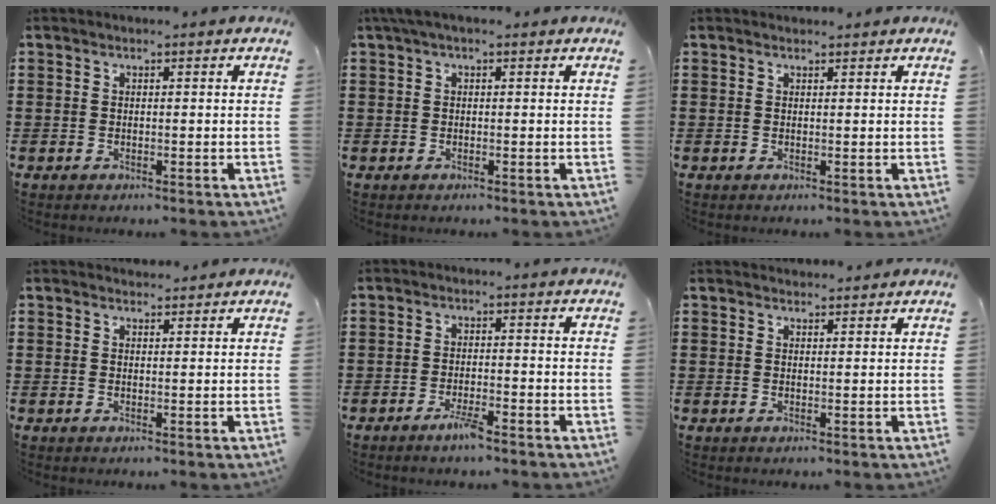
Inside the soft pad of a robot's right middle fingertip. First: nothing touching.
{"total": 1.2, "force": [0.4, 0.2, 1.1], "torque": [-0.023, 0.001, 0.007]}
{"total": 0.7, "force": [0.6, 0.2, 0.0], "torque": [0.007, -0.003, 0.010]}
{"total": 1.4, "force": [1.3, 0.5, 0.0], "torque": [-0.002, 0.002, 0.026]}
{"total": 4.4, "force": [-3.5, 0.3, 2.6], "torque": [-0.057, -0.001, -0.067]}
{"total": 1.6, "force": [1.6, 0.3, 0.0], "torque": [-0.003, 0.003, 0.030]}